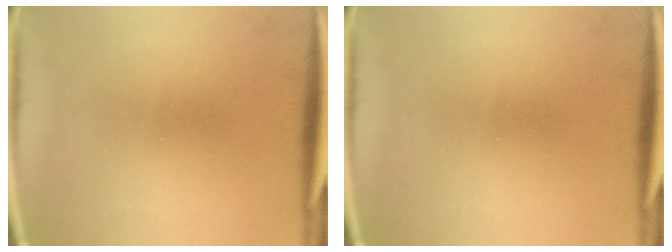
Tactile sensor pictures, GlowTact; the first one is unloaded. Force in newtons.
{"total": 0.0}